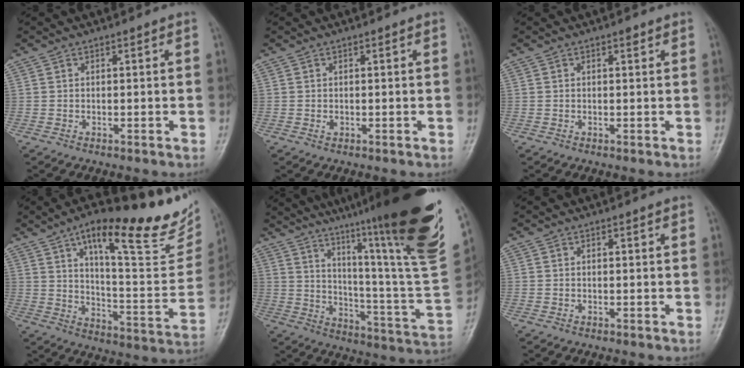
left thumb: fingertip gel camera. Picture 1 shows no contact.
{"total": 0.7, "force": [0.1, 0.4, 0.6], "torque": [-0.008, -0.001, 0.004]}
{"total": 0.8, "force": [0.5, 0.3, 0.6], "torque": [-0.009, -0.002, 0.007]}
{"total": 25.3, "force": [16.5, 6.9, 17.8], "torque": [-0.213, -0.067, 0.246]}
{"total": 33.5, "force": [21.8, 3.3, 25.2], "torque": [-0.303, -0.113, 0.315]}
{"total": 0.0}